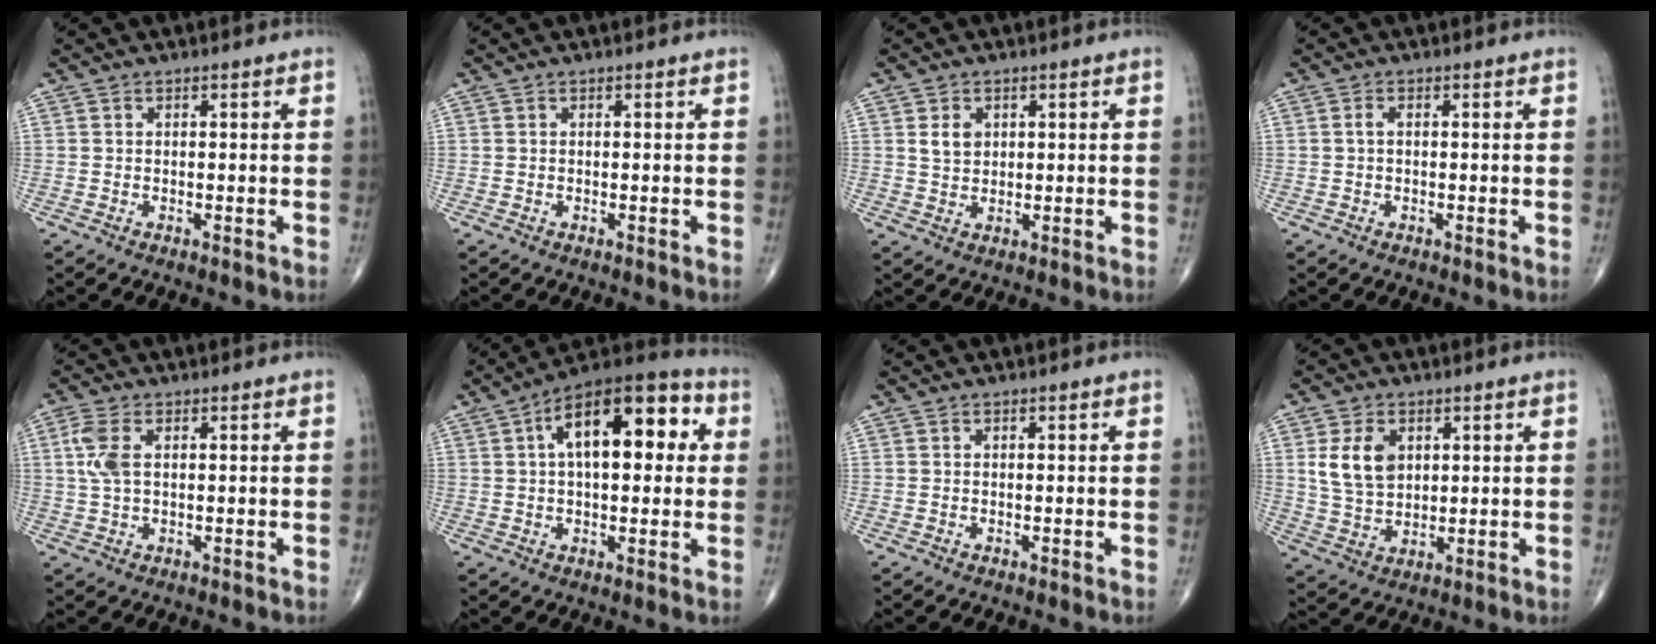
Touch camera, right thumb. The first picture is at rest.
{"total": 0.0}
{"total": 3.4, "force": [1.1, 2.6, 1.9], "torque": [-0.021, -0.006, 0.023]}
{"total": 1.1, "force": [0.1, 0.6, 1.0], "torque": [-0.015, 0.004, -0.002]}
{"total": 5.3, "force": [1.2, 2.7, 4.4], "torque": [-0.116, 0.010, 0.024]}
{"total": 18.6, "force": [4.5, 9.1, 15.6], "torque": [-0.207, 0.029, 0.057]}
{"total": 0.0}
{"total": 9.0, "force": [2.9, 6.4, 5.6], "torque": [-0.082, -0.014, 0.065]}